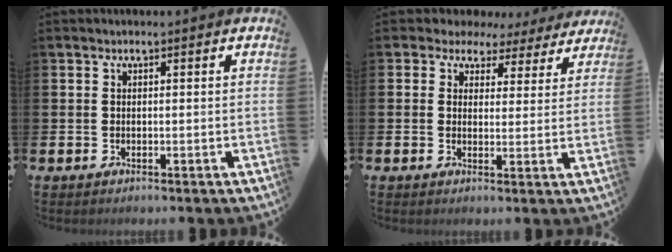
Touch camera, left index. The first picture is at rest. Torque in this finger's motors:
{"motor_torque": [1.10, -1.06, 0.03, -0.02]}